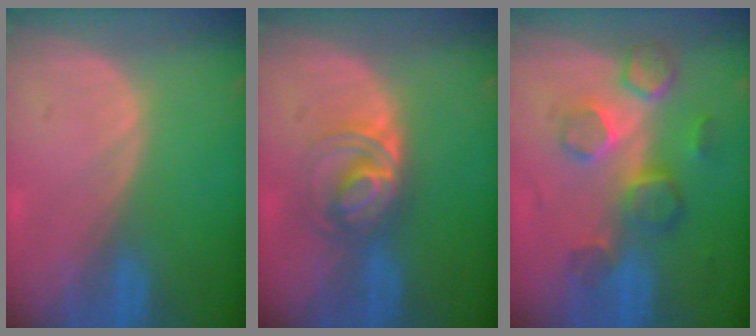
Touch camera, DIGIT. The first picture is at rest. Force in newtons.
{"total": 5.9, "press": 5.5, "slide": 2.1}
{"total": 8.6, "press": 7.6, "slide": 4.0}